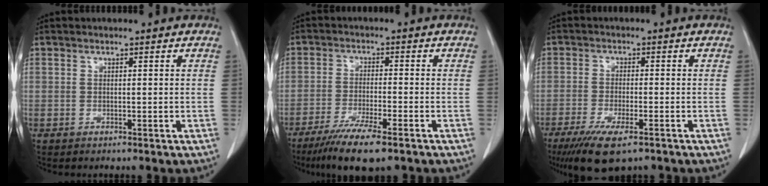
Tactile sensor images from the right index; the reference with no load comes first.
{"total": 9.1, "force": [-6.4, 0.7, 6.4], "torque": [-0.107, -0.022, -0.103]}
{"total": 8.9, "force": [-5.9, 2.0, 6.3], "torque": [-0.109, -0.021, -0.092]}